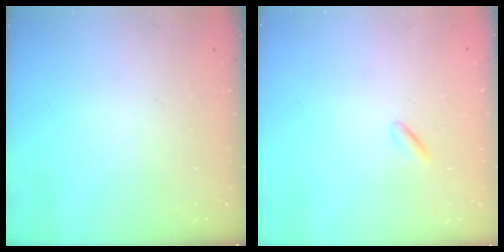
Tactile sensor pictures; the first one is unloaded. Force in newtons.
{"total": 0.5, "press": 0.4, "slide": 0.4}